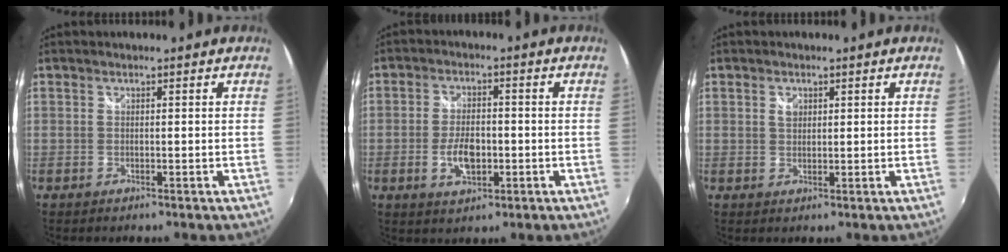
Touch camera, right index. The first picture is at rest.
{"total": 6.7, "force": [-1.8, 3.6, 5.4], "torque": [-0.109, -0.002, -0.028]}
{"total": 1.7, "force": [0.7, 1.3, 0.8], "torque": [-0.012, 0.003, 0.012]}